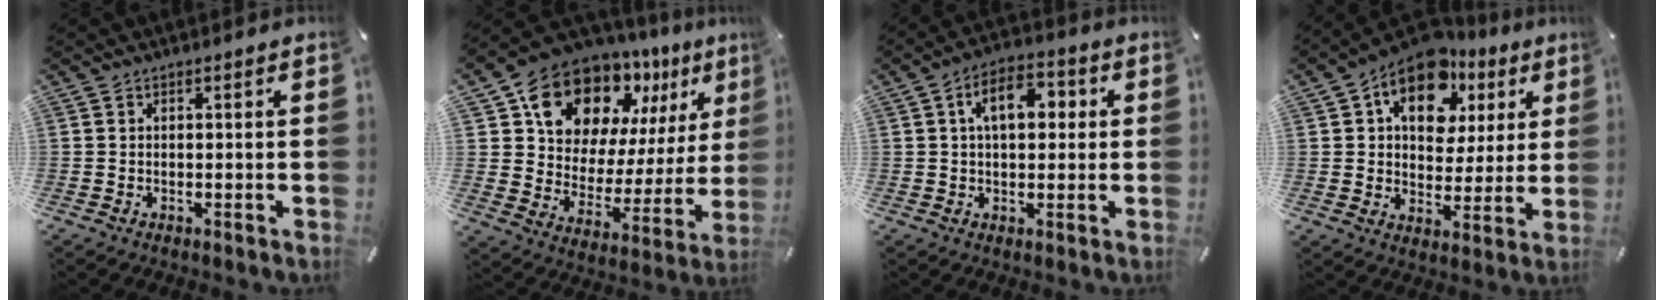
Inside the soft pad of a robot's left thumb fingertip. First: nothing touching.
{"total": 15.7, "force": [12.1, 8.8, 4.9], "torque": [-0.094, -0.106, 0.213]}
{"total": 8.4, "force": [1.7, 5.2, 6.5], "torque": [-0.097, 0.005, 0.023]}
{"total": 14.5, "force": [7.0, 9.9, 7.9], "torque": [-0.121, -0.028, 0.125]}